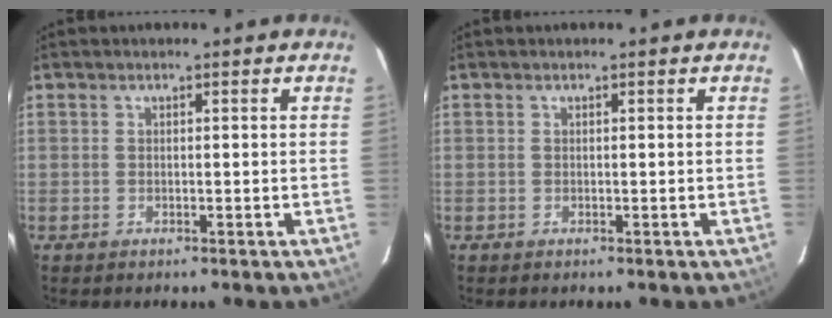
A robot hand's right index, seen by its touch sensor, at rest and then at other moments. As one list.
[{"total": 0.0}]